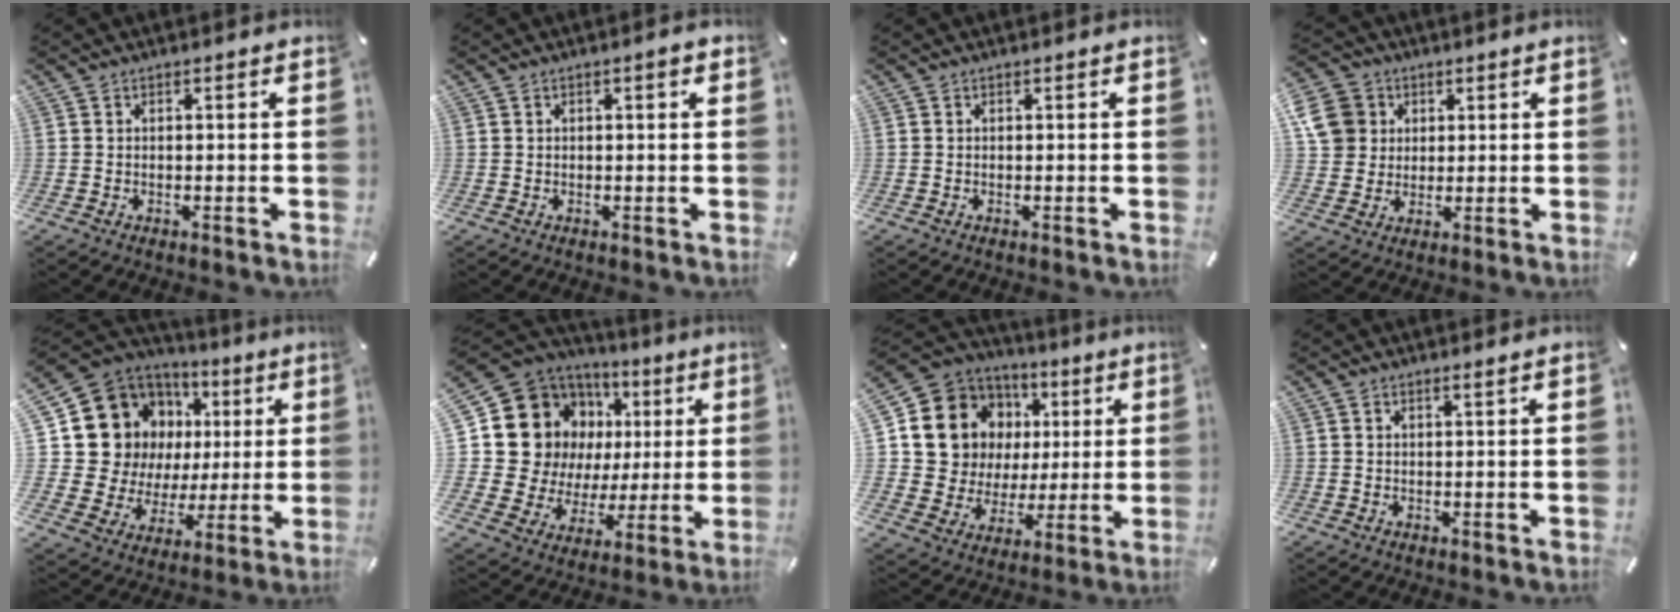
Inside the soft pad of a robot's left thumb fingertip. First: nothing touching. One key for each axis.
{"total": 1.5, "fx": 0.4, "fy": 0.5, "fz": 1.4, "tx": -0.027, "ty": 0.005, "tz": 0.006}
{"total": 0.0}
{"total": 9.6, "fx": 2.8, "fy": 8.6, "fz": 3.0, "tx": -0.071, "ty": 0.004, "tz": 0.057}
{"total": 16.2, "fx": 5.7, "fy": 13.9, "fz": 5.9, "tx": -0.098, "ty": -0.048, "tz": 0.134}
{"total": 18.3, "fx": 6.1, "fy": 15.3, "fz": 8.0, "tx": -0.137, "ty": -0.051, "tz": 0.136}
{"total": 13.9, "fx": 3.9, "fy": 12.9, "fz": 3.5, "tx": -0.058, "ty": -0.029, "tz": 0.093}
{"total": 1.0, "fx": 0.6, "fy": 0.0, "fz": 0.7, "tx": -0.014, "ty": -0.002, "tz": 0.011}